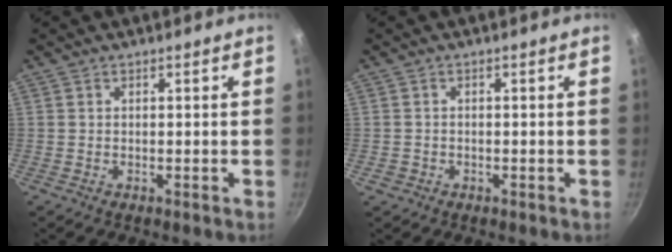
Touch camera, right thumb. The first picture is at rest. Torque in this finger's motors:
{"motor_torque": [0.22, -0.03, -0.35, 0.00, -0.03]}